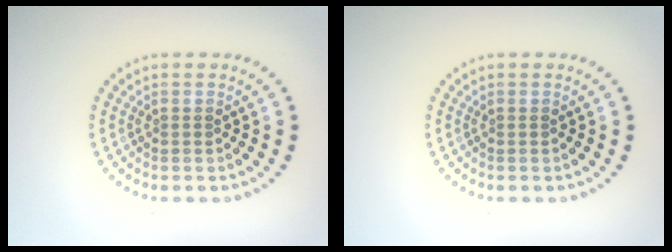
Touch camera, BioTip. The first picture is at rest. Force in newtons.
{"total": 0.0}